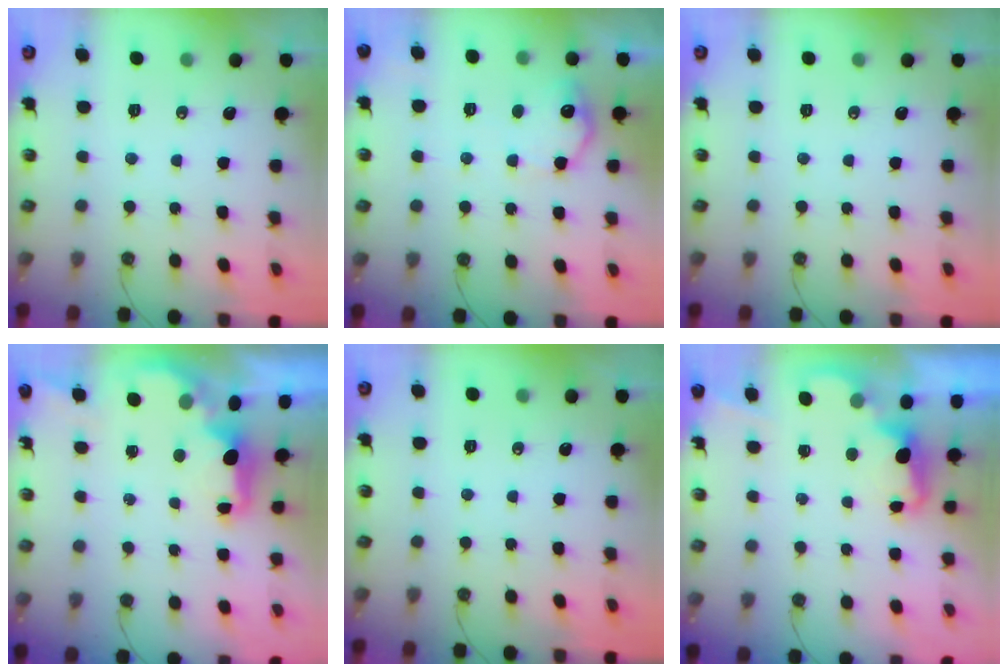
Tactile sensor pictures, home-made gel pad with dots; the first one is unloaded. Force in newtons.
{"total": 10.8, "press": 10.8, "slide": 0.2}
{"total": 0.0}
{"total": 2.2, "press": 2.1, "slide": 0.8}
{"total": 0.0}
{"total": 2.5, "press": 2.5, "slide": 0.5}